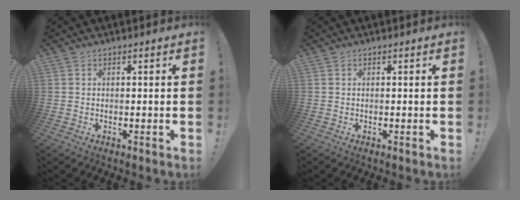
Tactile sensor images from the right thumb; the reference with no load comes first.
{"total": 0.0}